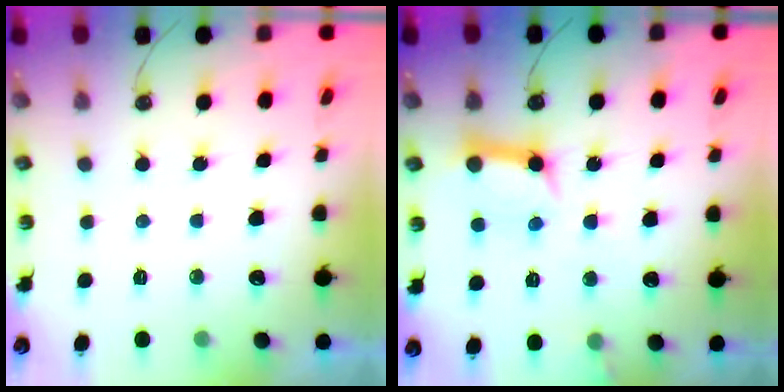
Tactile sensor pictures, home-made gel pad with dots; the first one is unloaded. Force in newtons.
{"total": 12.2, "press": 12.1, "slide": 1.4}